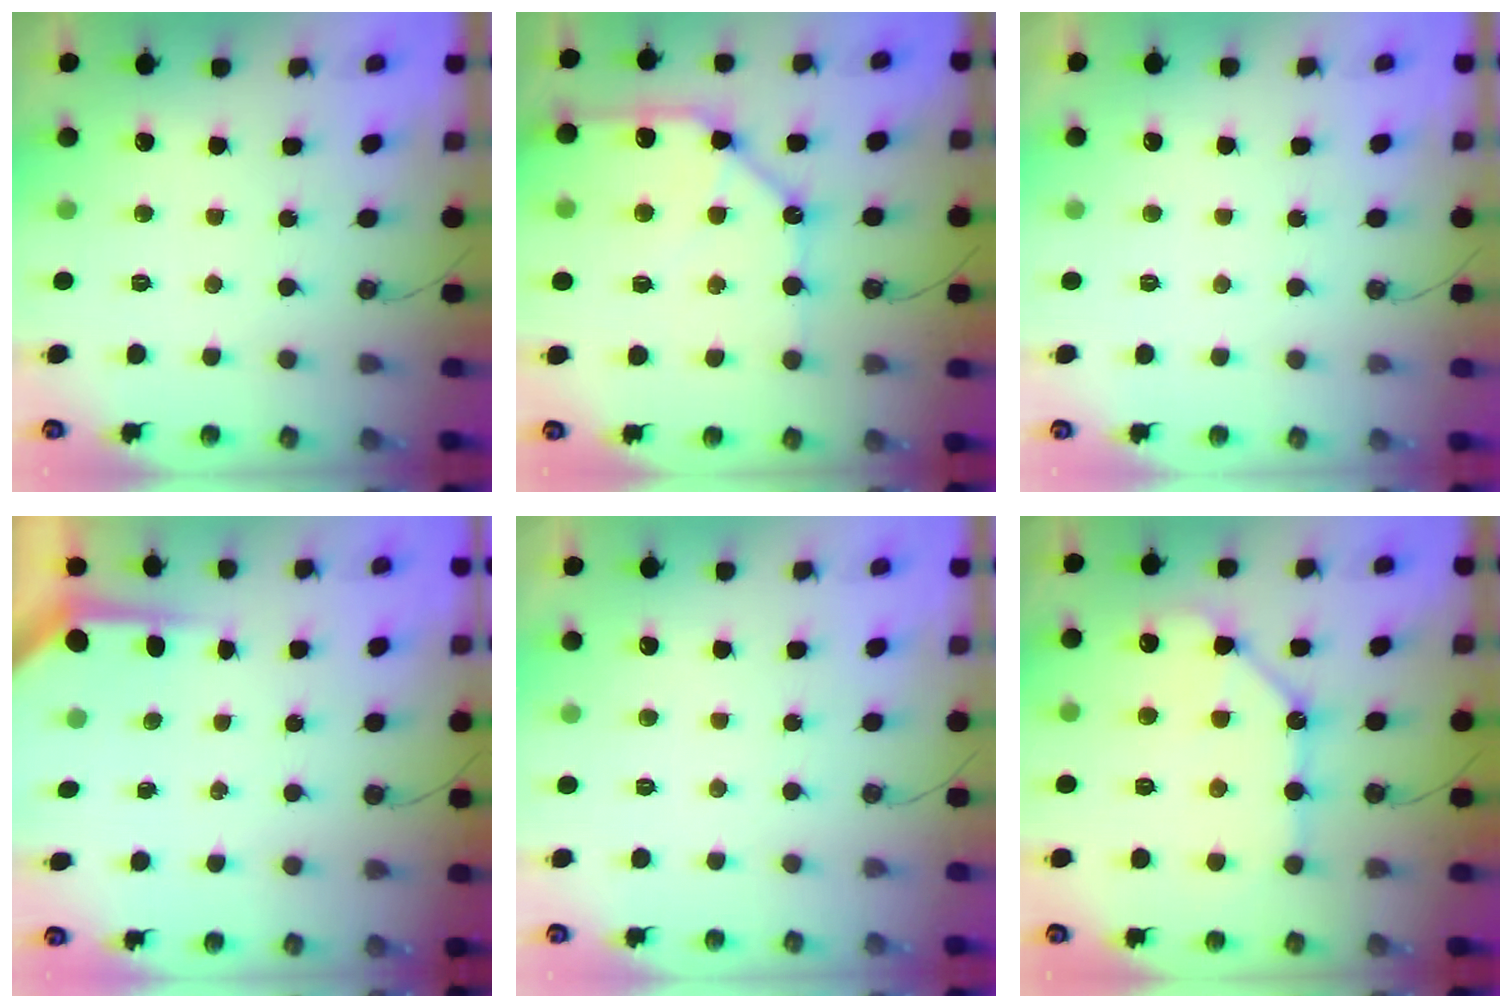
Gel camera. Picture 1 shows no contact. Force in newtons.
{"total": 16.3, "press": 16.1, "slide": 2.1}
{"total": 0.0}
{"total": 3.8, "press": 3.8, "slide": 0.4}
{"total": 0.0}
{"total": 11.5, "press": 11.5, "slide": 1.2}